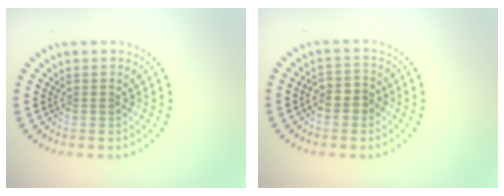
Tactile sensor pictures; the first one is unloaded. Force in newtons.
{"total": 2.3, "press": 2.1, "slide": 1.0}